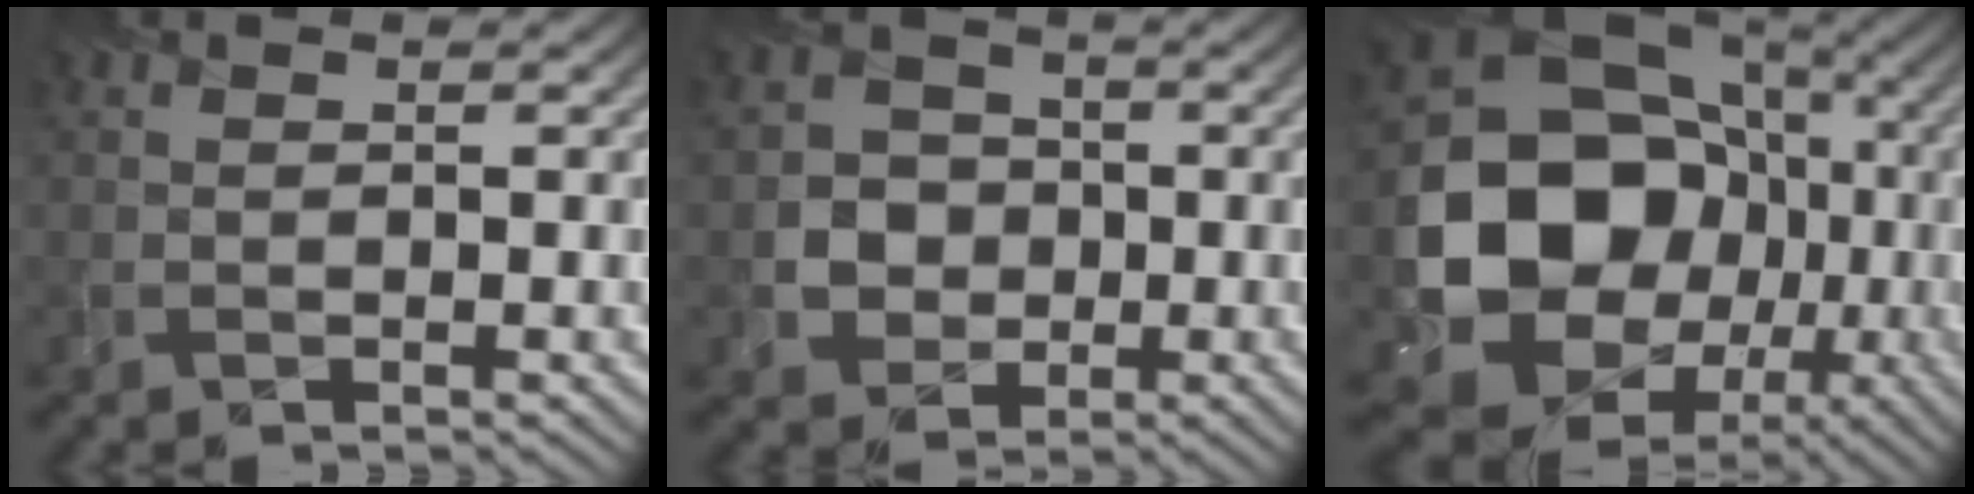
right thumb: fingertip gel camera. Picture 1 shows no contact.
{"total": 4.5, "force": [-0.7, 4.3, 0.9], "torque": [-0.014, -0.003, -0.027]}
{"total": 17.5, "force": [-2.3, 15.1, 8.5], "torque": [-0.178, -0.043, -0.030]}